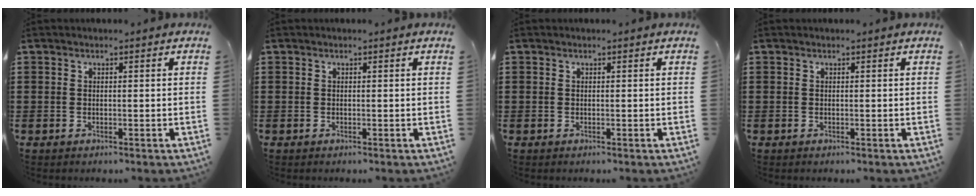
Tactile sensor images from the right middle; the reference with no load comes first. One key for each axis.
{"total": 0.0}
{"total": 0.0}
{"total": 0.0}